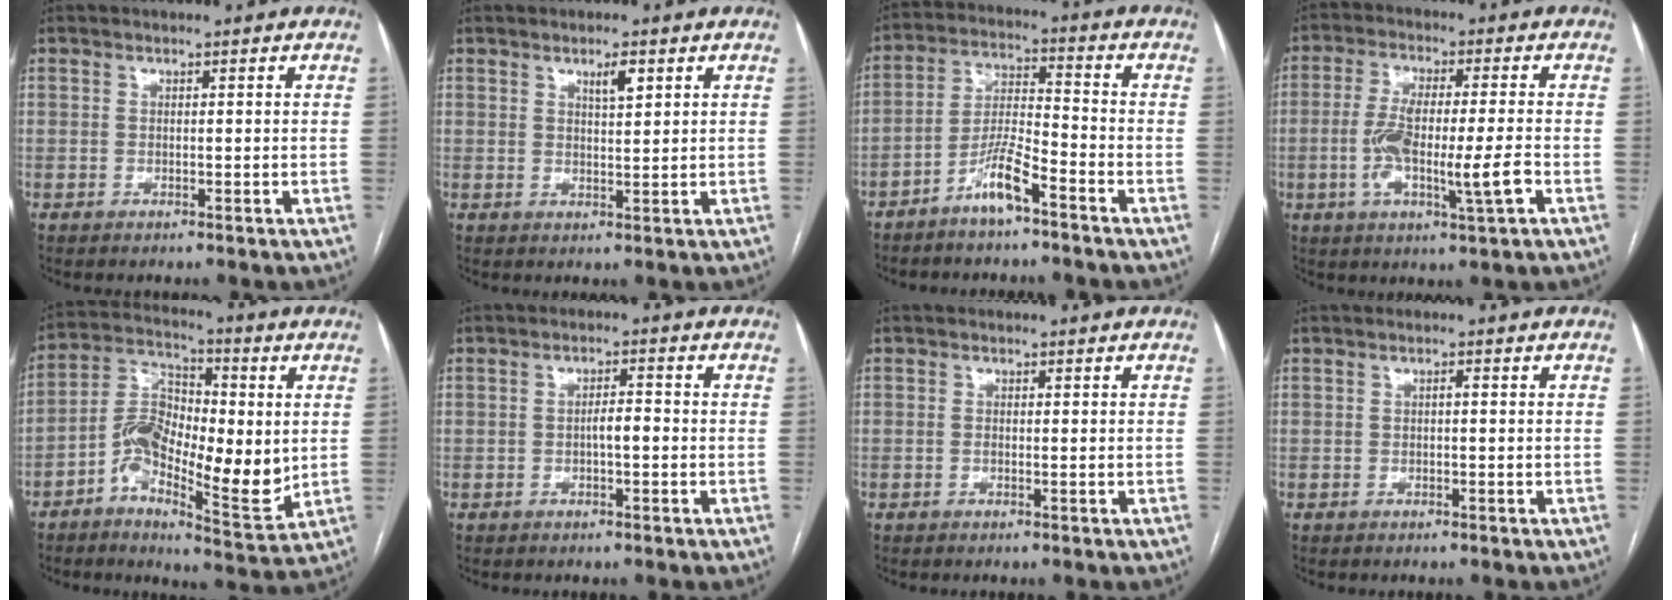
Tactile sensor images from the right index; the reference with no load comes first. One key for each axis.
{"total": 2.8, "fx": 1.6, "fy": 0.6, "fz": 2.3, "tx": -0.040, "ty": -0.002, "tz": 0.027}
{"total": 7.0, "fx": -4.8, "fy": 0.9, "fz": 5.1, "tx": -0.108, "ty": 0.005, "tz": -0.092}
{"total": 10.5, "fx": -2.5, "fy": 1.1, "fz": 10.1, "tx": -0.187, "ty": -0.002, "tz": -0.044}
{"total": 14.1, "fx": -1.7, "fy": 6.2, "fz": 12.5, "tx": -0.235, "ty": 0.014, "tz": -0.035}
{"total": 2.5, "fx": -0.6, "fy": 0.6, "fz": 2.4, "tx": -0.037, "ty": 0.005, "tz": -0.010}
{"total": 0.6, "fx": -0.1, "fy": 0.2, "fz": 0.6, "tx": -0.013, "ty": -0.001, "tz": -0.001}
{"total": 0.5, "fx": -0.1, "fy": 0.1, "fz": 0.5, "tx": -0.009, "ty": 0.003, "tz": -0.002}